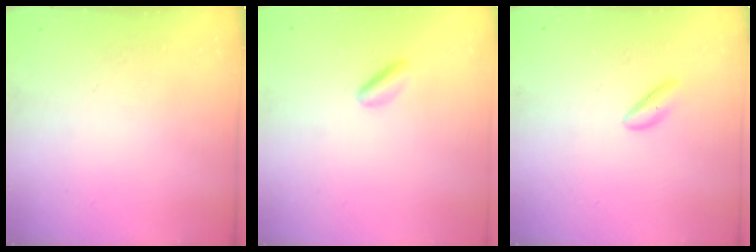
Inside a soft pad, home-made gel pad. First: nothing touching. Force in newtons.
{"total": 3.0, "press": 2.8, "slide": 1.1}
{"total": 5.0, "press": 4.8, "slide": 1.4}